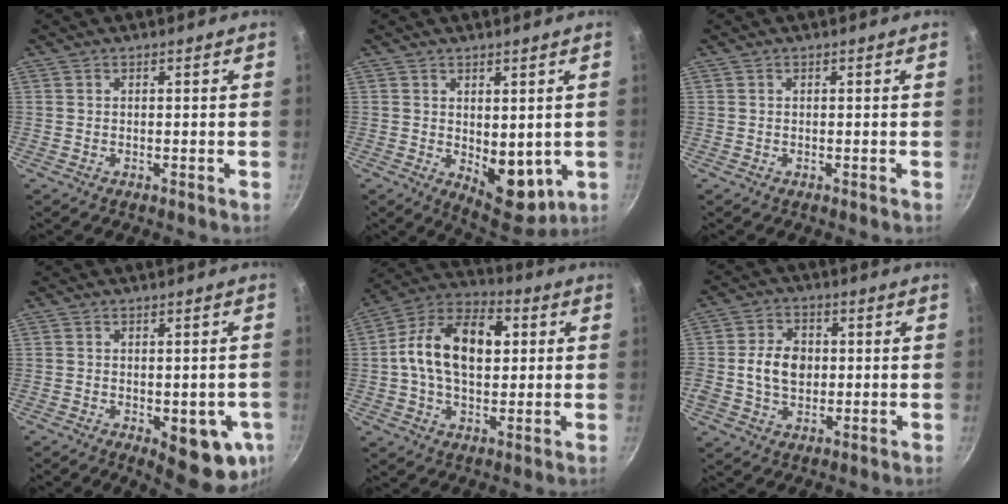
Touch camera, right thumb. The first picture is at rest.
{"total": 9.3, "force": [-0.1, 5.3, 7.6], "torque": [-0.070, -0.023, 0.013]}
{"total": 0.0}
{"total": 11.9, "force": [-3.4, 5.2, 10.2], "torque": [-0.082, -0.006, -0.035]}
{"total": 17.1, "force": [2.3, 10.8, 13.1], "torque": [-0.196, 0.021, 0.020]}
{"total": 8.8, "force": [0.0, 6.6, 5.8], "torque": [-0.085, 0.009, -0.007]}